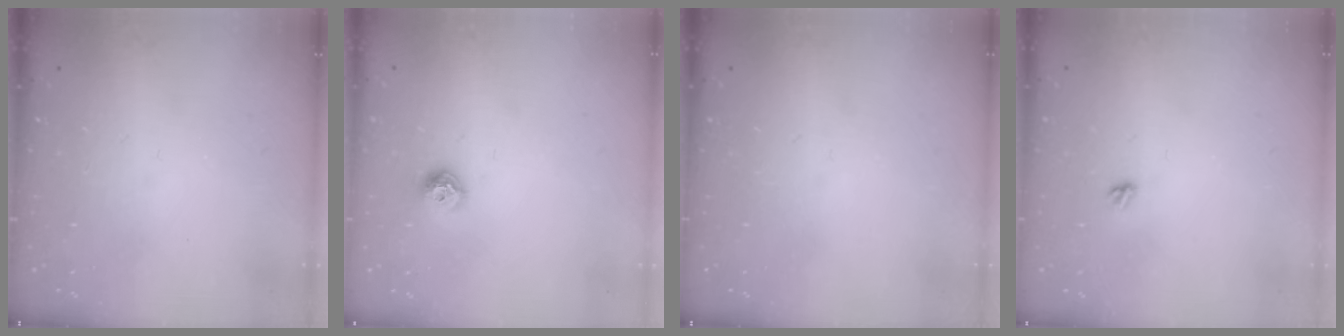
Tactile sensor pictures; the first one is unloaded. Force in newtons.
{"total": 7.0, "press": 6.9, "slide": 0.9}
{"total": 0.0}
{"total": 4.2, "press": 4.2, "slide": 0.5}